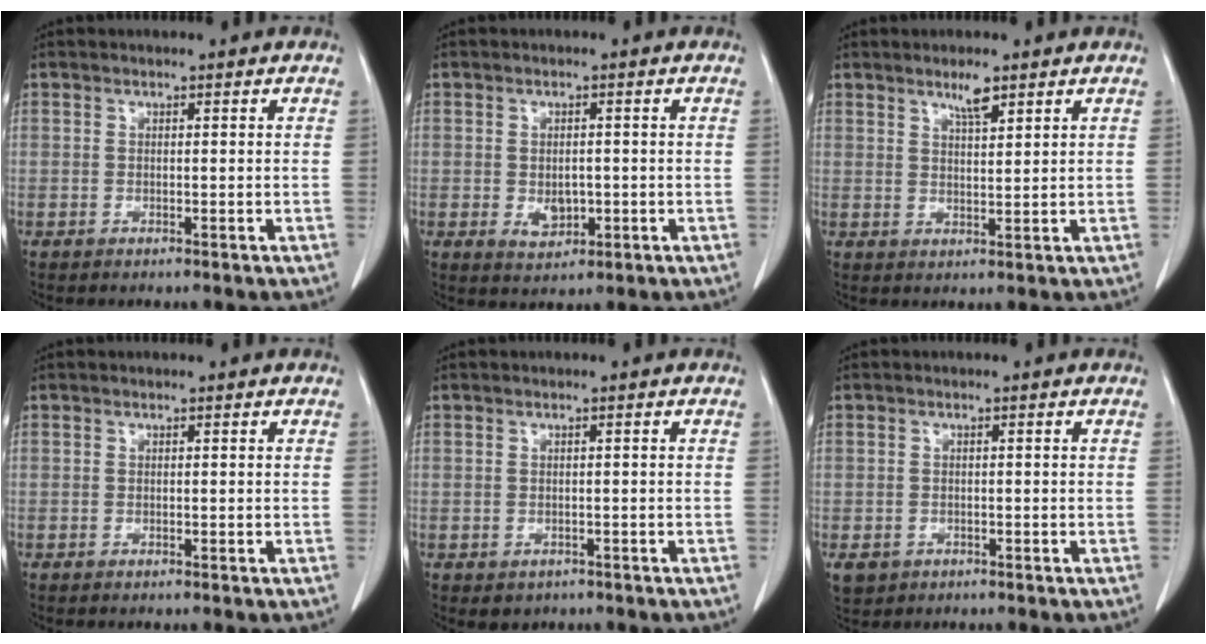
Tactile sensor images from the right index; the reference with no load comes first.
{"total": 3.6, "force": [-0.6, 2.5, 2.5], "torque": [-0.039, -0.001, 0.005]}
{"total": 3.2, "force": [2.3, 0.5, 2.2], "torque": [-0.040, -0.002, 0.040]}
{"total": 0.0}
{"total": 1.9, "force": [-1.0, 1.5, 0.6], "torque": [-0.006, 0.001, -0.005]}
{"total": 3.8, "force": [-1.6, 3.3, 0.9], "torque": [-0.017, 0.000, -0.020]}